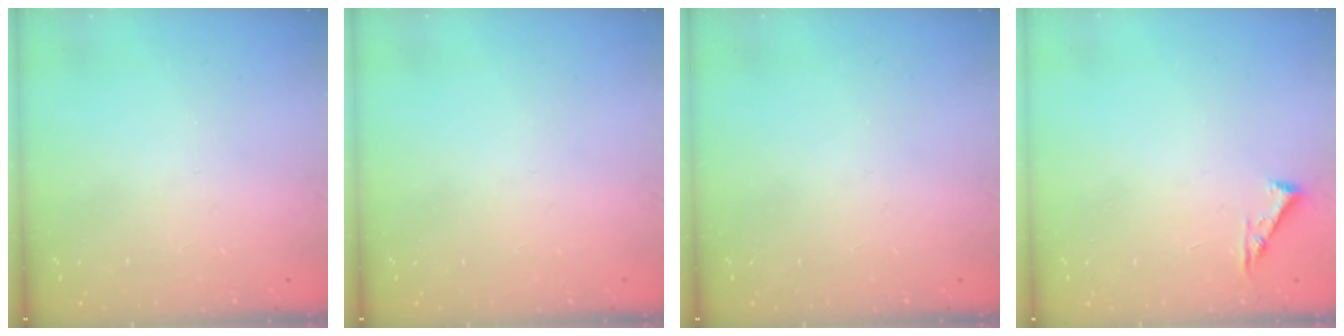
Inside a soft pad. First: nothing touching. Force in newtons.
{"total": 0.0}
{"total": 0.0}
{"total": 5.3, "press": 5.2, "slide": 0.7}